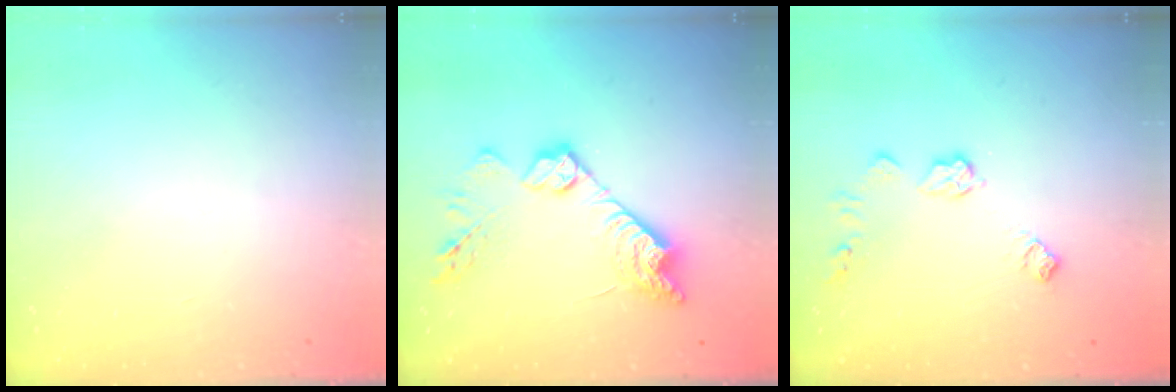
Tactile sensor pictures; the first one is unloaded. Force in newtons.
{"total": 16.1, "press": 16.0, "slide": 0.9}
{"total": 8.7, "press": 8.7, "slide": 0.2}